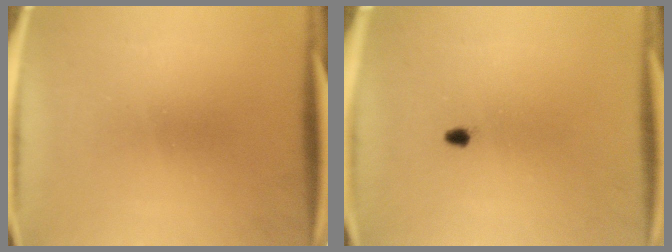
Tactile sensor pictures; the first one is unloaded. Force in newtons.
{"total": 0.9}